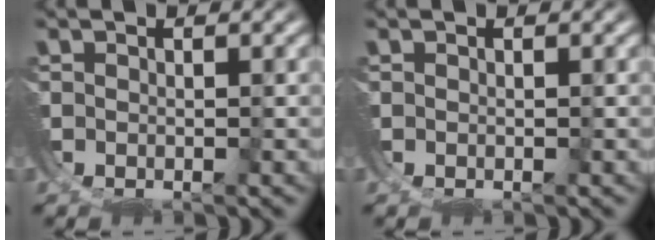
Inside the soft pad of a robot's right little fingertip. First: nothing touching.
{"total": 0.0}